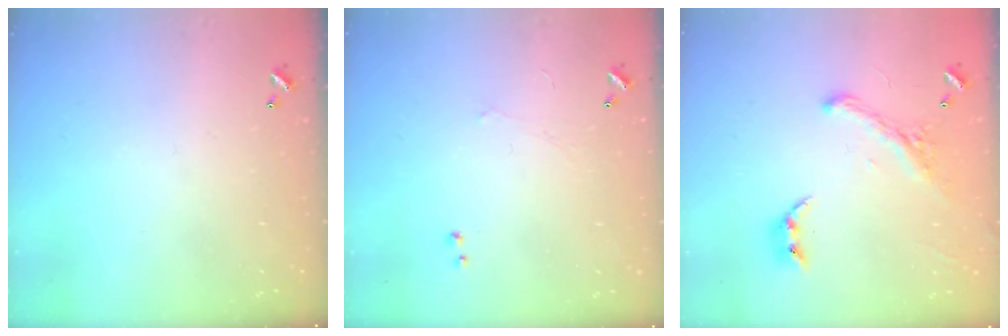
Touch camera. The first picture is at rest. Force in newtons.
{"total": 1.0, "press": 0.9, "slide": 0.5}
{"total": 2.6, "press": 2.3, "slide": 1.3}